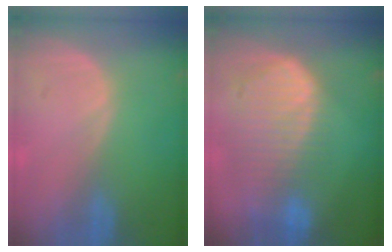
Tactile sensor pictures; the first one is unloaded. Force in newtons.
{"total": 10.3, "press": 8.9, "slide": 5.3}